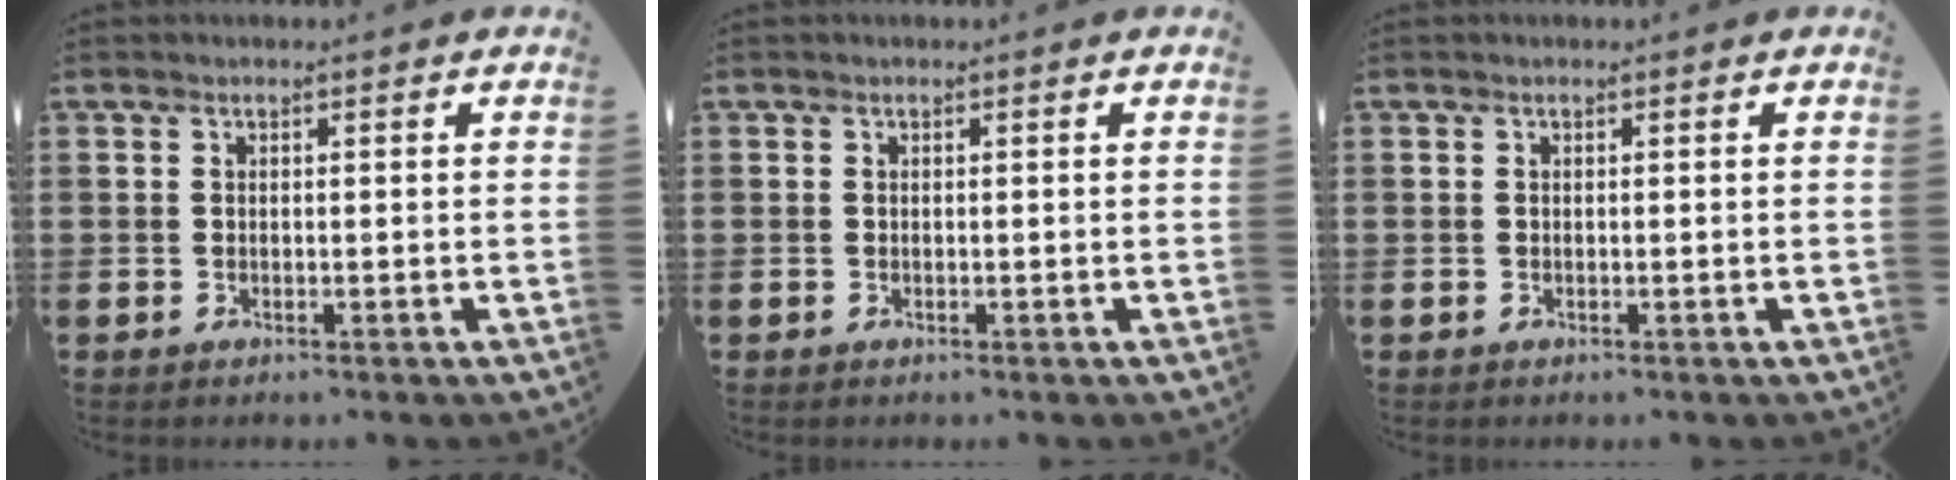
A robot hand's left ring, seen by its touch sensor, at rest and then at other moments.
{"total": 0.0}
{"total": 0.0}